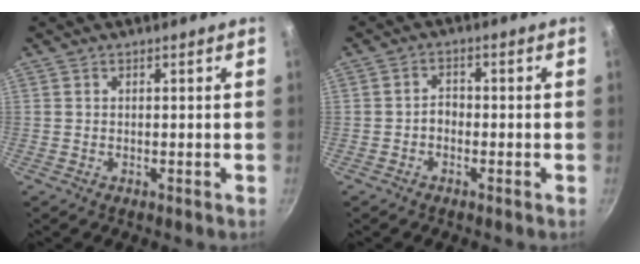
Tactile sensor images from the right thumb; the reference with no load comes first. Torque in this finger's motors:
{"motor_torque": [-0.03, -0.18, 0.41, 0.05, 0.01]}